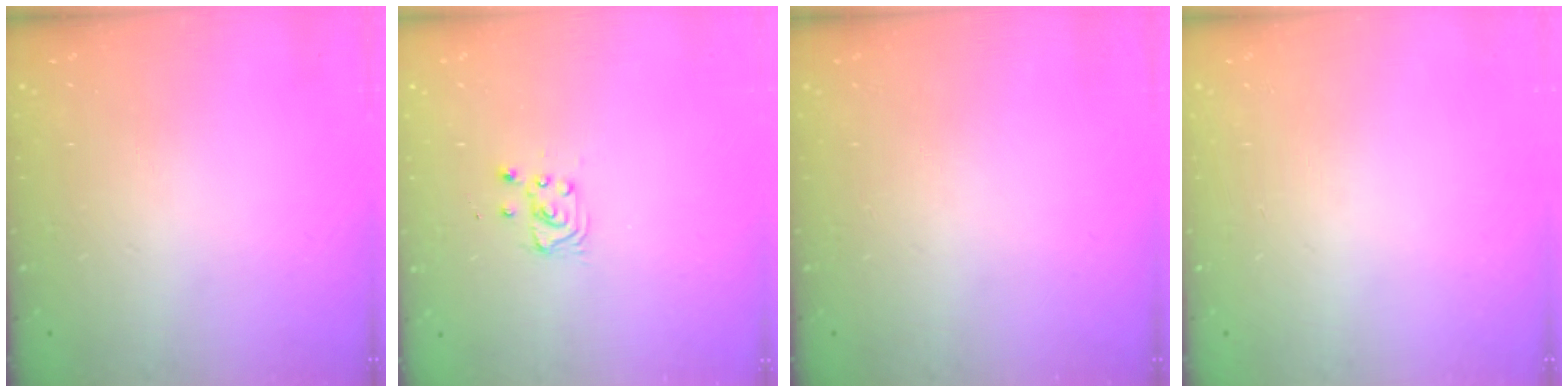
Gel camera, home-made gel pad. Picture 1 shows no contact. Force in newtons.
{"total": 2.9, "press": 2.9, "slide": 0.4}
{"total": 0.0}
{"total": 0.0}